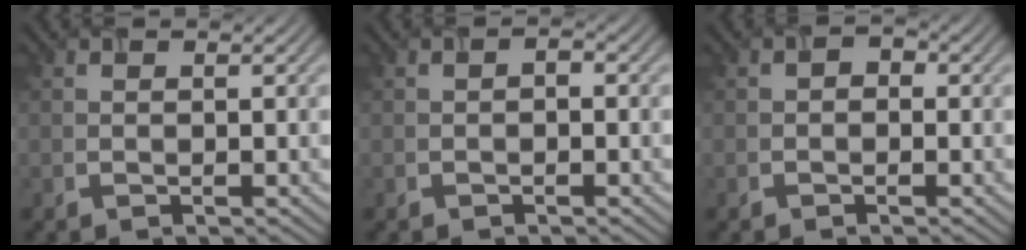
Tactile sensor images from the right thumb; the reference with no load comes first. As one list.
[{"total": 1.1, "force": [-0.4, 0.7, 0.8], "torque": [-0.006, 0.003, -0.008]}, {"total": 1.6, "force": [-0.3, 1.4, 0.7], "torque": [0.001, -0.002, -0.017]}]